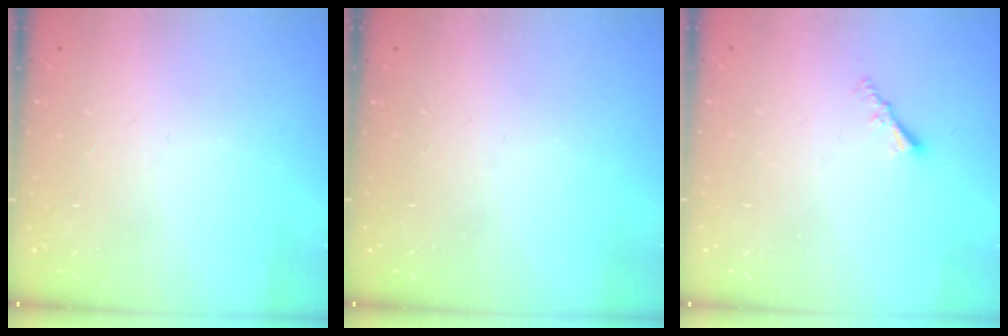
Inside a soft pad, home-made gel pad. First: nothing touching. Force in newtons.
{"total": 0.0}
{"total": 2.0, "press": 2.0, "slide": 0.3}